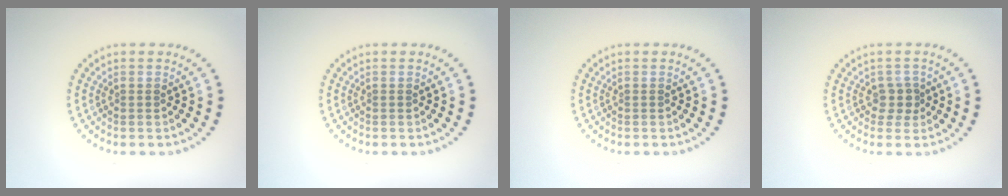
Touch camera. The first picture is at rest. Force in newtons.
{"total": 0.0}
{"total": 0.0}
{"total": 1.8, "press": 1.4, "slide": 1.1}